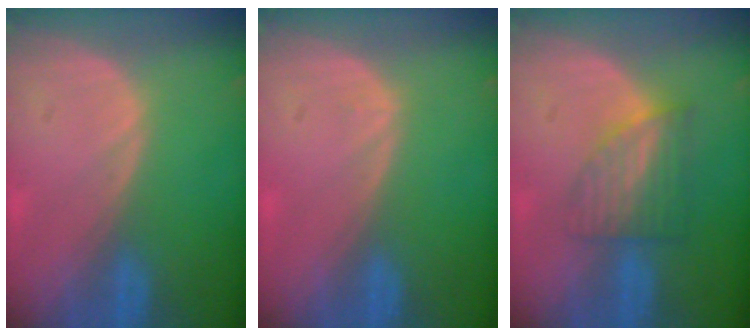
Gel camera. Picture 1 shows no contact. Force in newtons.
{"total": 0.5, "press": 0.2, "slide": 0.5}
{"total": 6.3, "press": 5.6, "slide": 2.8}